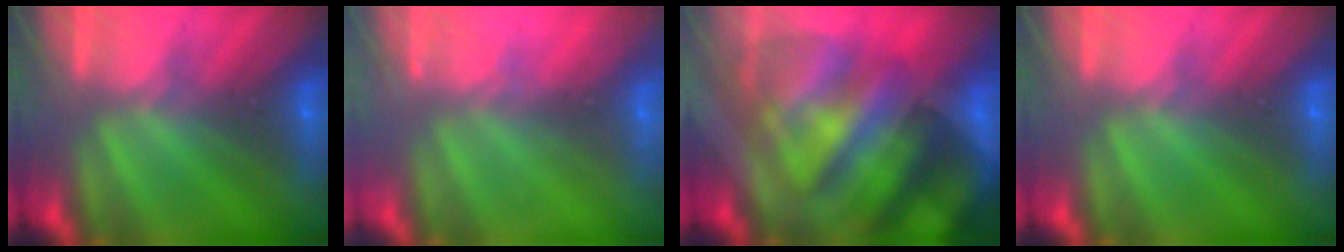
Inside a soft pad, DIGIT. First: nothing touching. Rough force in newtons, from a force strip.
{"total": 2.2}
{"total": 6.3}
{"total": 0.0}